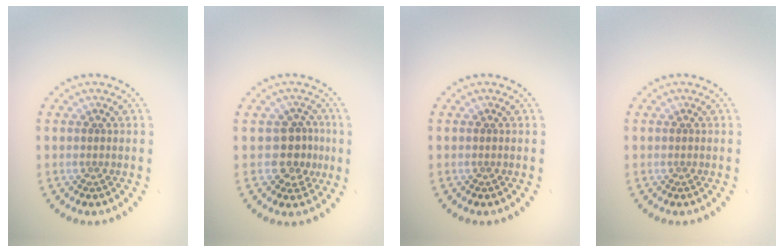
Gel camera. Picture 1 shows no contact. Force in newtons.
{"total": 3.0, "press": 2.7, "slide": 1.2}
{"total": 0.0}
{"total": 0.0}